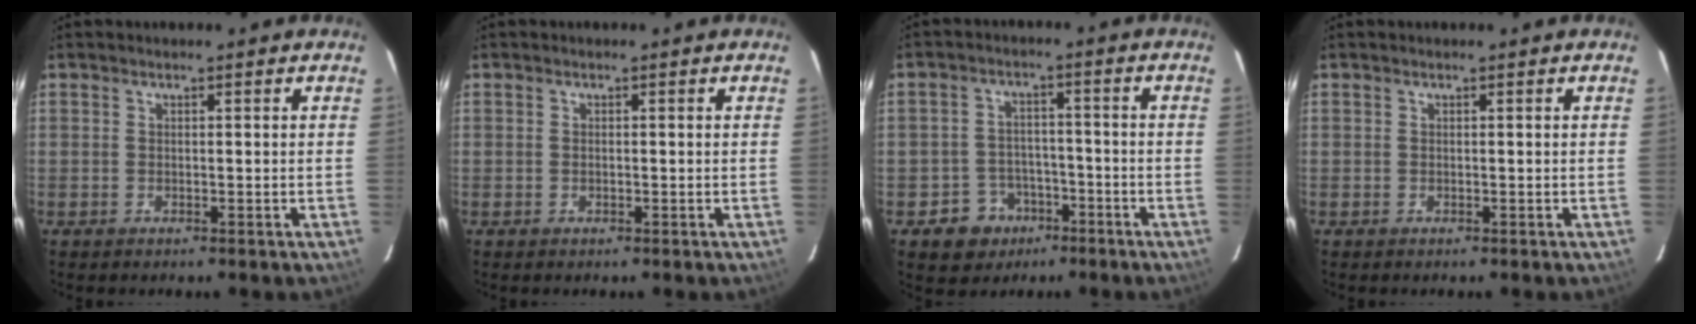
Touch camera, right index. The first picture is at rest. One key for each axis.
{"total": 0.0}
{"total": 7.4, "fx": -4.0, "fy": 6.1, "fz": 0.9, "tx": -0.032, "ty": 0.028, "tz": -0.052}
{"total": 0.0}